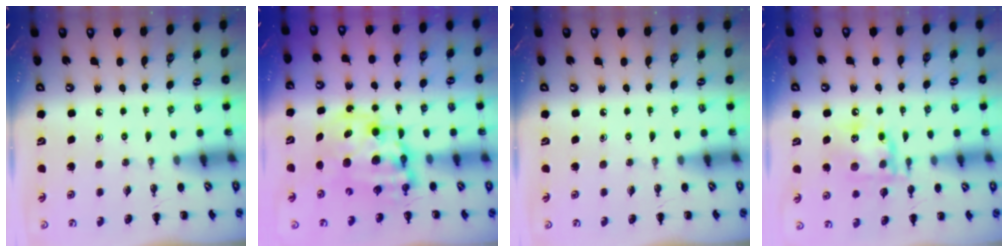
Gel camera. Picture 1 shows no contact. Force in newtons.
{"total": 12.0, "press": 11.5, "slide": 3.2}
{"total": 0.0}
{"total": 15.4, "press": 15.3, "slide": 2.0}